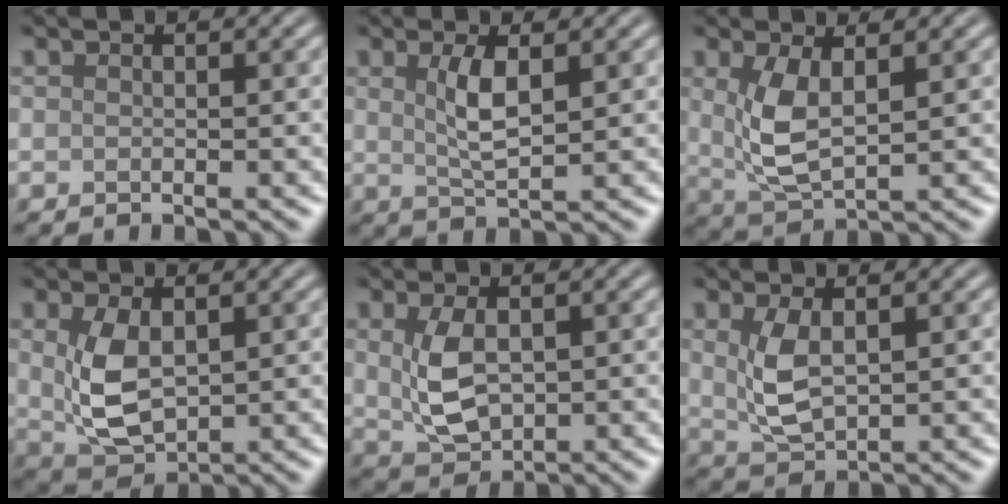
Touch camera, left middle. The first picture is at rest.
{"total": 3.1, "force": [0.9, 0.9, 2.8], "torque": [-0.060, -0.002, 0.019]}
{"total": 4.5, "force": [0.9, 1.9, 3.9], "torque": [-0.091, -0.005, 0.024]}
{"total": 5.3, "force": [0.7, 3.1, 4.2], "torque": [-0.100, -0.005, 0.026]}
{"total": 4.3, "force": [0.5, 2.5, 3.4], "torque": [-0.081, -0.002, 0.018]}
{"total": 3.7, "force": [0.8, 1.7, 3.1], "torque": [-0.073, -0.004, 0.022]}